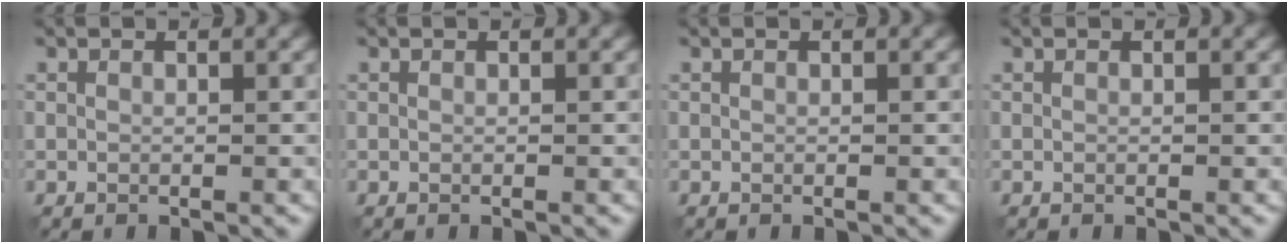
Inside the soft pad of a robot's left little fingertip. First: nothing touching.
{"total": 0.0}
{"total": 0.0}
{"total": 0.0}